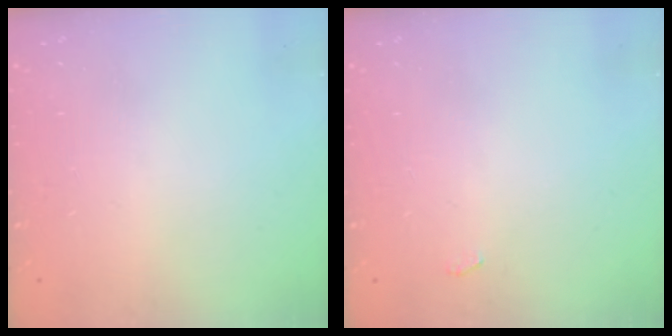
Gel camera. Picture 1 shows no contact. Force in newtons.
{"total": 8.6, "press": 2.9, "slide": 8.1}